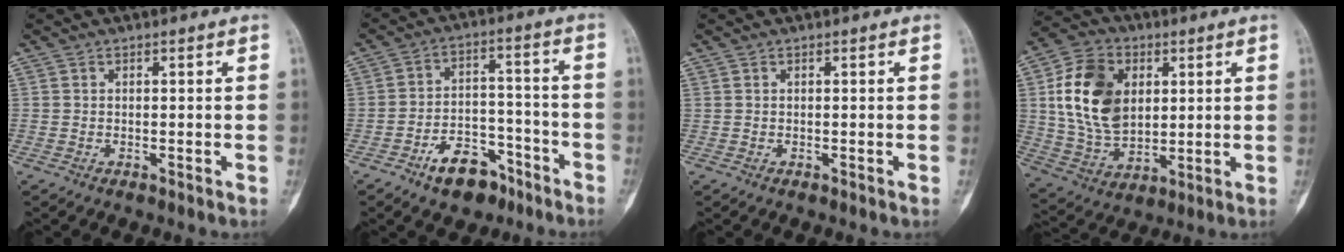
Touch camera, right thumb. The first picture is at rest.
{"total": 10.3, "force": [-6.6, 5.9, 5.2], "torque": [-0.058, 0.061, -0.105]}
{"total": 0.0}
{"total": 16.9, "force": [3.6, 12.0, 11.3], "torque": [-0.181, -0.006, 0.072]}